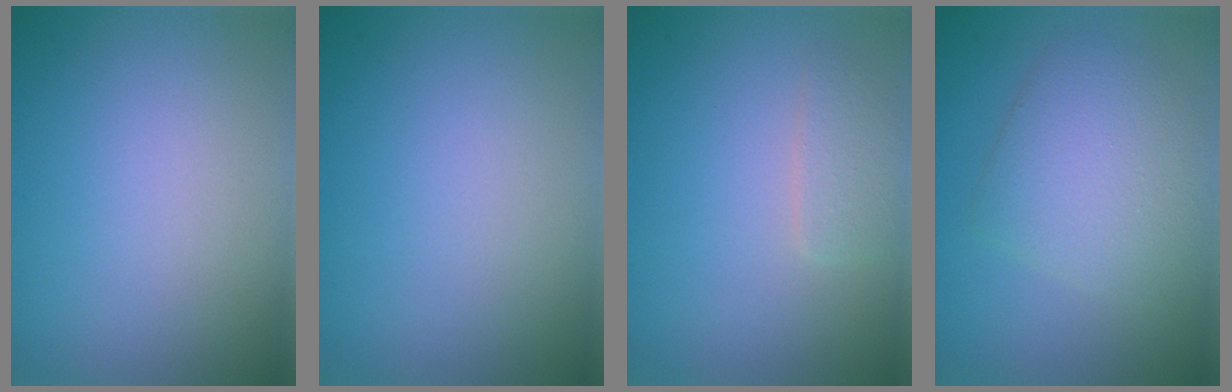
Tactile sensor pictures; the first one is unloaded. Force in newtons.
{"total": 0.0}
{"total": 1.5, "press": 1.5, "slide": 0.1}
{"total": 4.4, "press": 4.4, "slide": 0.3}